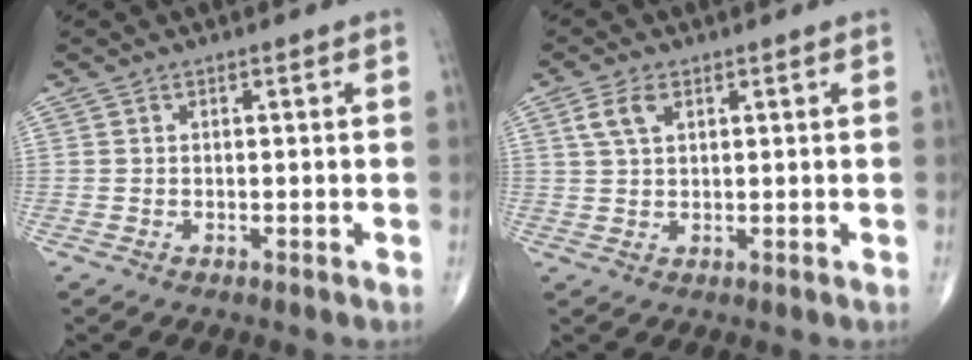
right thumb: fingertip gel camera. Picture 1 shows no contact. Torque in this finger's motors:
{"motor_torque": [0.03, 1.43, 0.67, 0.24, 0.01]}